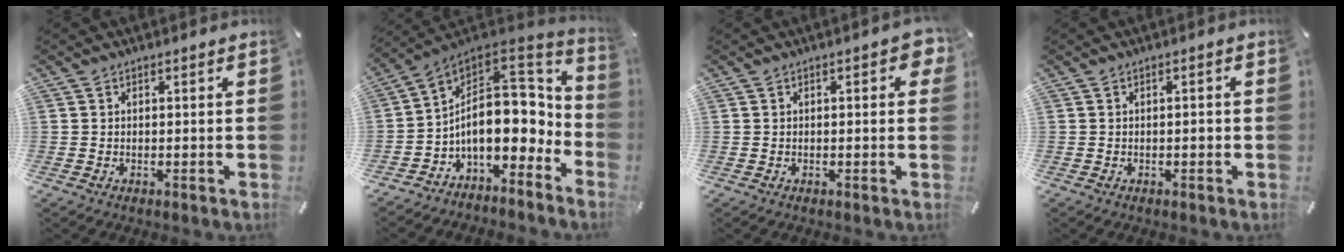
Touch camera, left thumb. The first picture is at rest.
{"total": 16.8, "force": [-0.6, 11.5, 12.3], "torque": [-0.185, -0.027, -0.007]}
{"total": 3.4, "force": [0.3, 1.5, 3.0], "torque": [-0.043, 0.004, 0.001]}
{"total": 1.2, "force": [-0.3, 0.5, 1.1], "torque": [-0.020, 0.000, -0.007]}